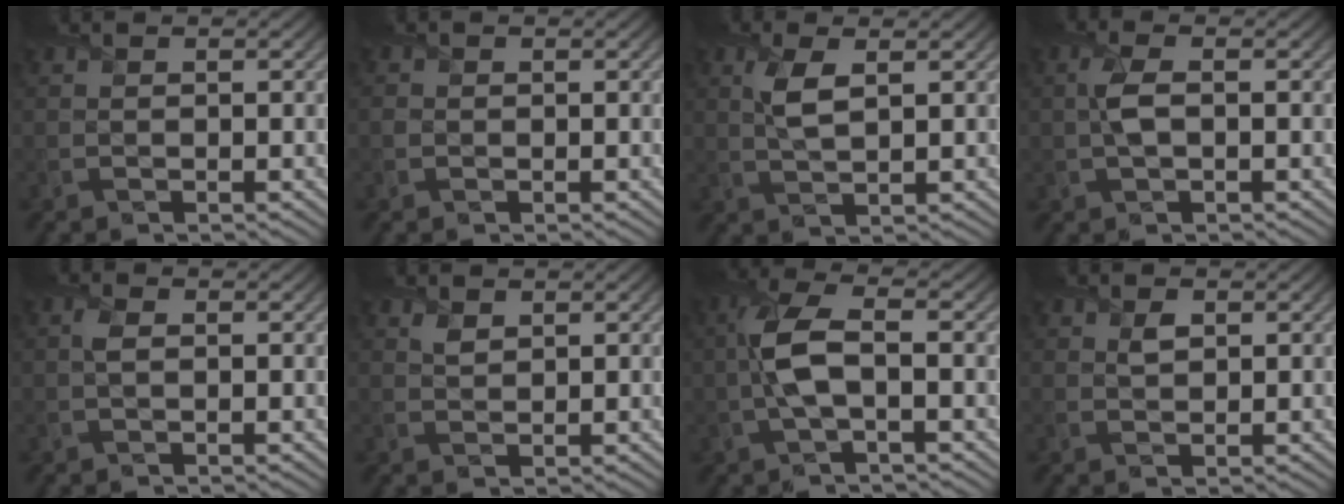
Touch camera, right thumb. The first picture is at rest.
{"total": 0.8, "force": [-0.1, 0.7, 0.1], "torque": [0.000, -0.006, -0.005]}
{"total": 3.7, "force": [1.3, 1.4, 3.2], "torque": [-0.077, 0.002, 0.025]}
{"total": 3.0, "force": [0.1, 1.3, 2.7], "torque": [-0.069, 0.003, -0.001]}
{"total": 1.4, "force": [0.1, 0.7, 1.2], "torque": [-0.032, 0.003, -0.002]}
{"total": 1.5, "force": [0.9, 0.9, 0.7], "torque": [-0.021, -0.005, 0.021]}
{"total": 6.4, "force": [-0.4, 2.3, 5.9], "torque": [-0.141, 0.008, -0.016]}
{"total": 1.5, "force": [0.7, 1.1, 0.9], "torque": [-0.019, -0.005, 0.012]}